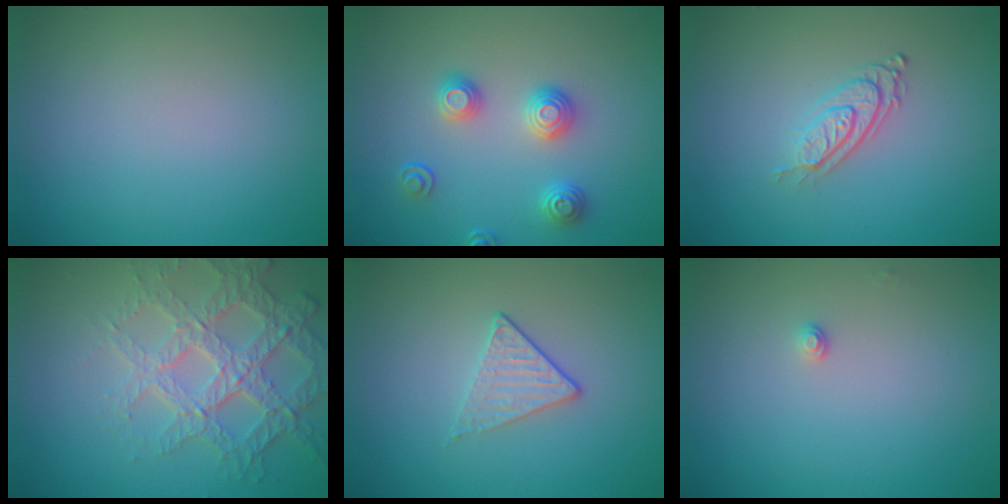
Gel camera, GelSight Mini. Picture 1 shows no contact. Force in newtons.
{"total": 3.0, "press": 2.6, "slide": 1.3}
{"total": 2.9, "press": 2.0, "slide": 2.0}
{"total": 5.0, "press": 4.5, "slide": 2.3}
{"total": 1.7, "press": 1.4, "slide": 1.0}
{"total": 0.8, "press": 0.8, "slide": 0.0}